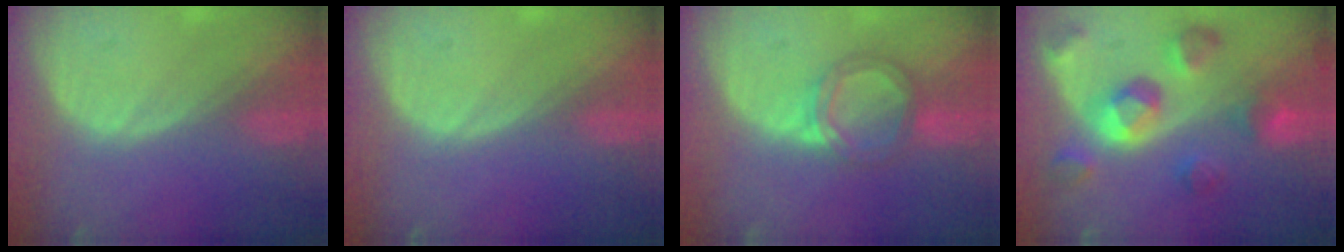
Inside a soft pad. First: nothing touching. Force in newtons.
{"total": 0.0}
{"total": 5.3, "press": 5.0, "slide": 1.8}
{"total": 9.8, "press": 8.8, "slide": 4.4}